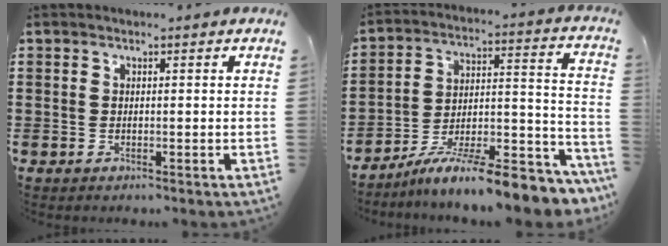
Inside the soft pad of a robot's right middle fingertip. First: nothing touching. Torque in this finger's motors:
{"motor_torque": [1.35, -0.78, 1.05, 0.21]}